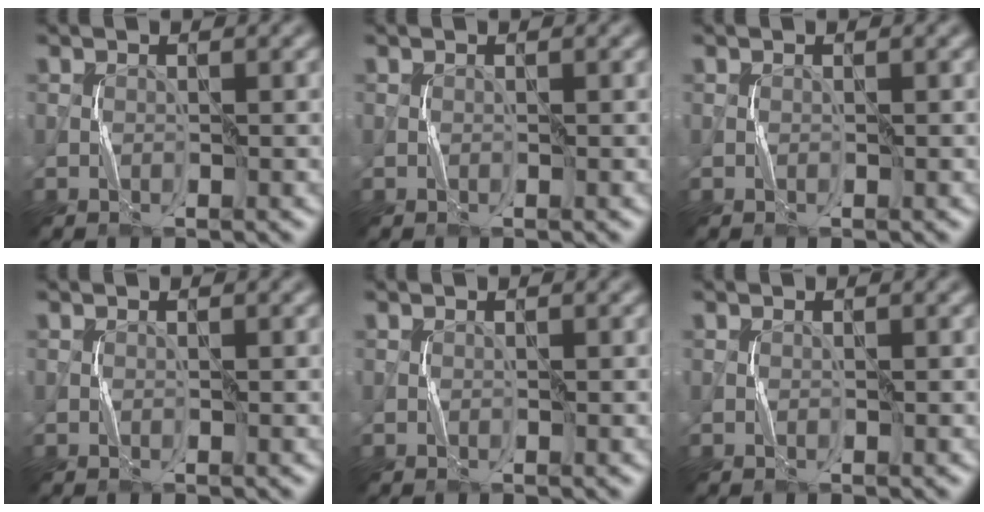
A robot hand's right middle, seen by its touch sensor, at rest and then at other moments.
{"total": 0.0}
{"total": 0.0}
{"total": 0.0}
{"total": 0.0}
{"total": 0.0}